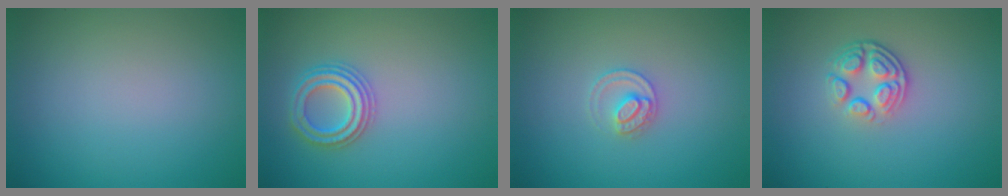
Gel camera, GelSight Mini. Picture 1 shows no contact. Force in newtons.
{"total": 2.9, "press": 2.9, "slide": 0.5}
{"total": 2.1, "press": 2.1, "slide": 0.2}
{"total": 4.0, "press": 2.8, "slide": 2.8}